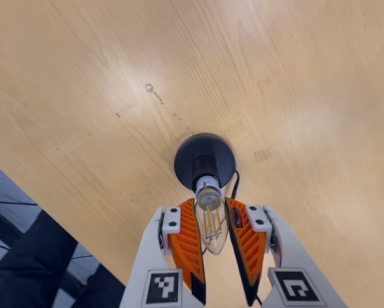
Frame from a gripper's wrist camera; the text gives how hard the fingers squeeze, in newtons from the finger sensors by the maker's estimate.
{"total": 11.0, "left": 11.3, "right": 10.8}